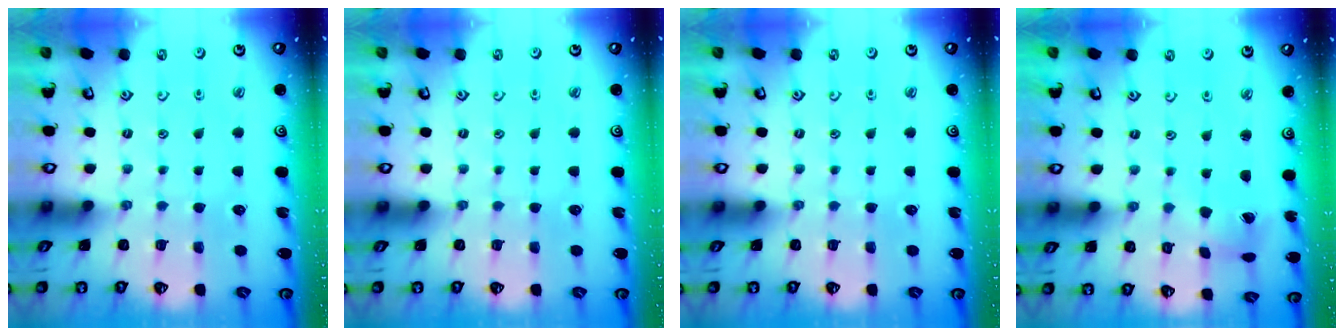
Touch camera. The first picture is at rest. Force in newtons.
{"total": 0.0}
{"total": 0.0}
{"total": 2.3, "press": 2.3, "slide": 0.3}